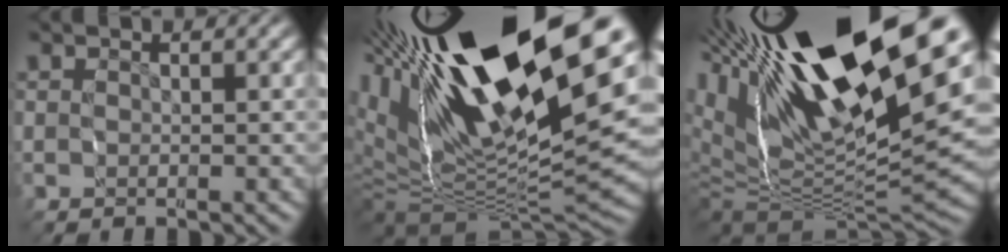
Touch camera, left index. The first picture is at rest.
{"total": 21.0, "force": [4.8, 12.1, 16.5], "torque": [-0.290, -0.008, 0.086]}
{"total": 19.0, "force": [4.6, 10.8, 14.9], "torque": [-0.253, -0.009, 0.083]}